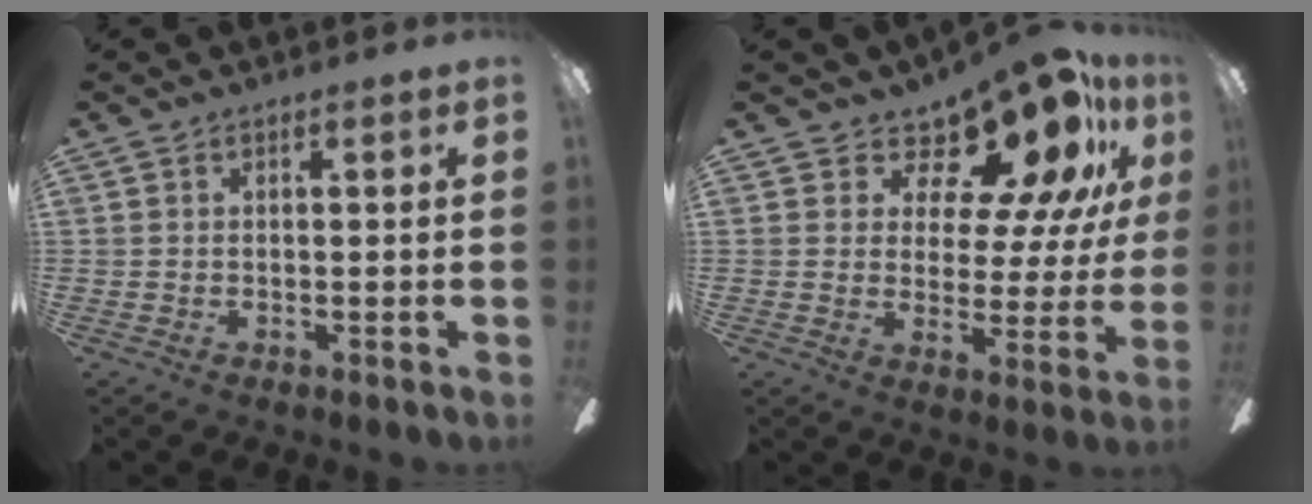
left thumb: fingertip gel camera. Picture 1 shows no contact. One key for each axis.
{"total": 15.3, "fx": 11.6, "fy": 6.1, "fz": 7.9, "tx": -0.126, "ty": -0.095, "tz": 0.198}